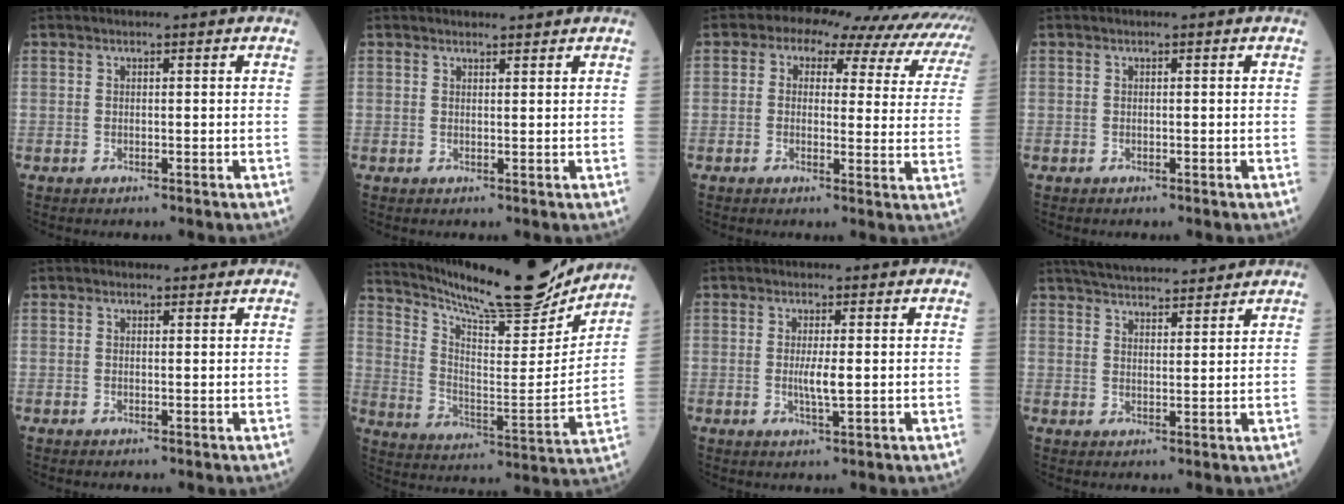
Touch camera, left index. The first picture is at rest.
{"total": 2.1, "force": [2.0, 0.3, 0.3], "torque": [-0.009, 0.004, 0.029]}
{"total": 15.6, "force": [12.1, 7.2, 6.7], "torque": [-0.067, 0.034, 0.112]}
{"total": 0.0}
{"total": 0.8, "force": [0.6, 0.5, 0.1], "torque": [-0.003, 0.000, 0.006]}
{"total": 21.4, "force": [19.7, 1.8, 8.2], "torque": [-0.149, -0.047, 0.295]}
{"total": 3.0, "force": [0.0, 0.3, 3.0], "torque": [-0.061, -0.005, 0.001]}
{"total": 12.6, "force": [11.5, 2.2, 4.5], "torque": [-0.068, 0.025, 0.171]}